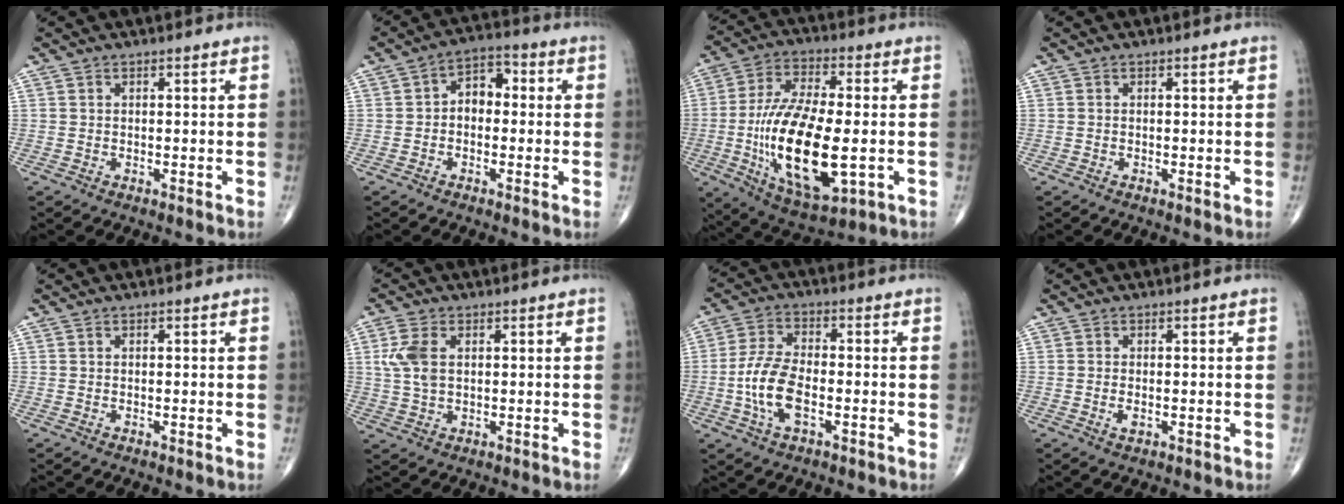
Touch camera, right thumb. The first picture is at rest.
{"total": 5.9, "force": [-0.1, 4.1, 4.3], "torque": [-0.041, 0.025, -0.016]}
{"total": 21.6, "force": [-3.5, 9.0, 19.3], "torque": [-0.373, -0.003, -0.046]}
{"total": 0.0}
{"total": 0.0}
{"total": 6.1, "force": [1.3, 3.6, 4.7], "torque": [-0.110, 0.004, 0.027]}
{"total": 9.6, "force": [-2.3, 4.6, 8.1], "torque": [-0.171, 0.015, -0.048]}
{"total": 1.7, "force": [-0.4, 0.9, 1.4], "torque": [-0.027, -0.003, -0.007]}